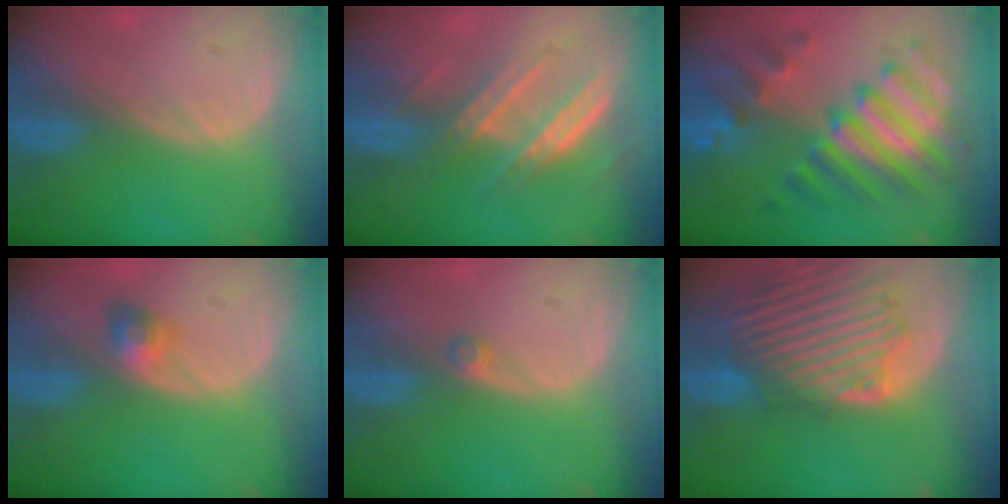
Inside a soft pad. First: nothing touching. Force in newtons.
{"total": 7.3, "press": 6.8, "slide": 2.8}
{"total": 10.3, "press": 10.3, "slide": 0.8}
{"total": 3.0, "press": 2.6, "slide": 1.3}
{"total": 1.3, "press": 1.1, "slide": 0.6}
{"total": 13.1, "press": 11.5, "slide": 6.4}